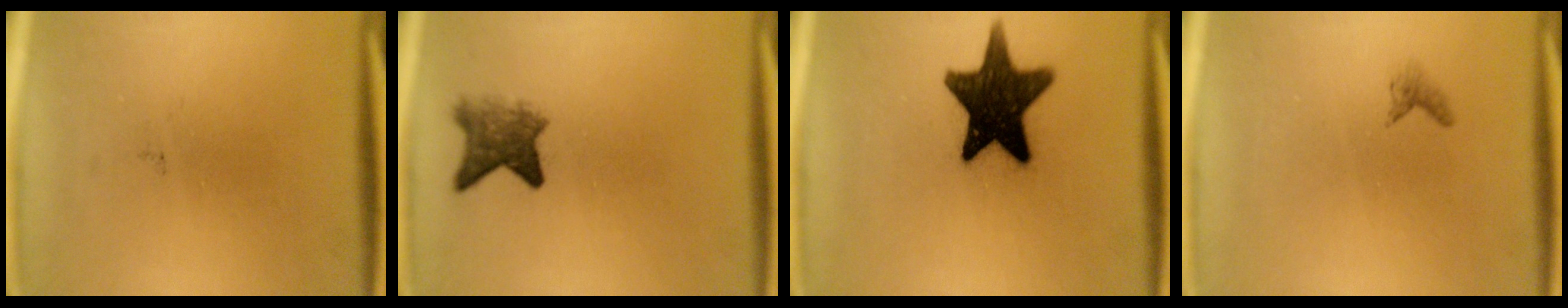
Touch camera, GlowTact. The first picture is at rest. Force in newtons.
{"total": 4.5}
{"total": 15.5}
{"total": 0.7}